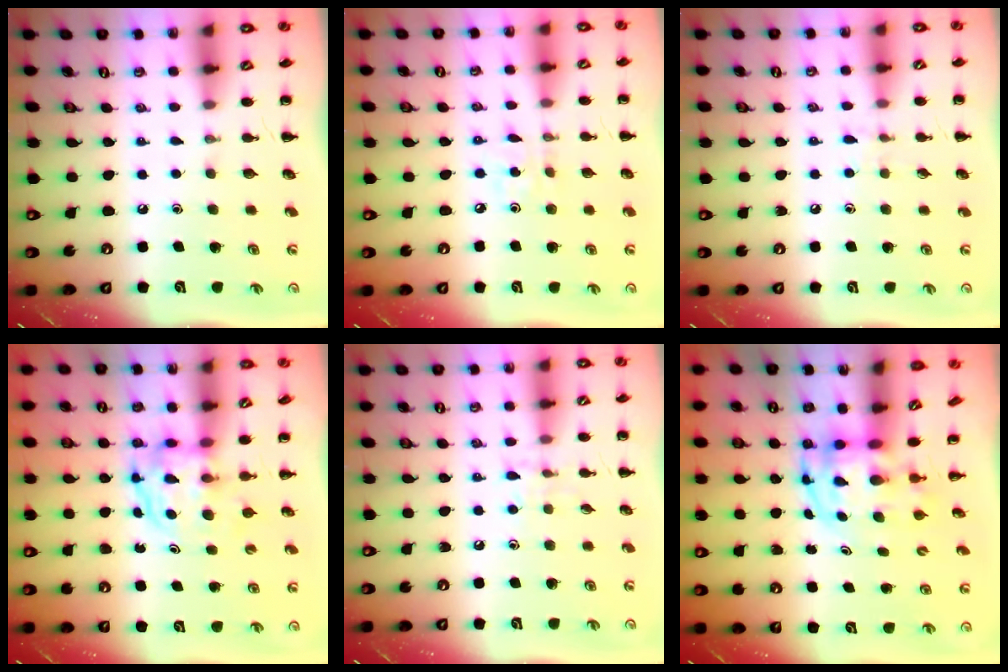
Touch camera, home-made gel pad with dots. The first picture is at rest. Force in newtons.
{"total": 2.8, "press": 2.7, "slide": 0.9}
{"total": 5.8, "press": 5.5, "slide": 1.9}
{"total": 3.9, "press": 3.9, "slide": 0.3}
{"total": 5.3, "press": 5.2, "slide": 1.1}
{"total": 3.8, "press": 3.7, "slide": 0.7}